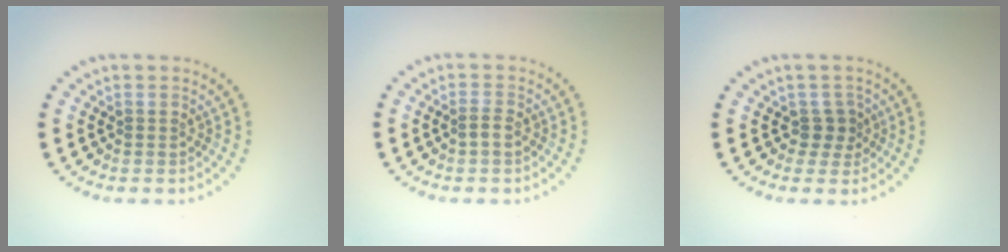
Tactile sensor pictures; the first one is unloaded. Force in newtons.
{"total": 1.0, "press": 1.0, "slide": 0.2}
{"total": 1.7, "press": 1.3, "slide": 1.1}